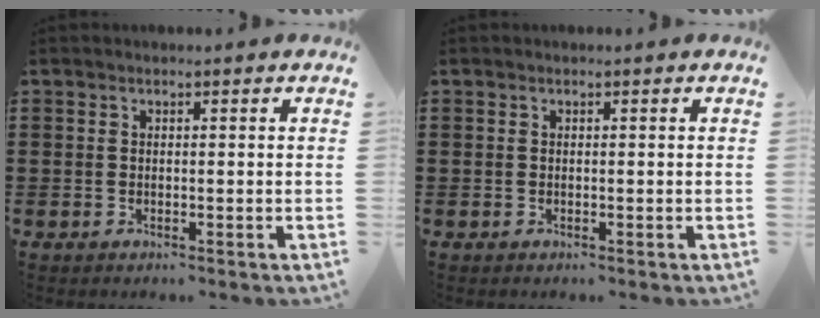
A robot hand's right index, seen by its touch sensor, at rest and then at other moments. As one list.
[{"total": 0.0}]